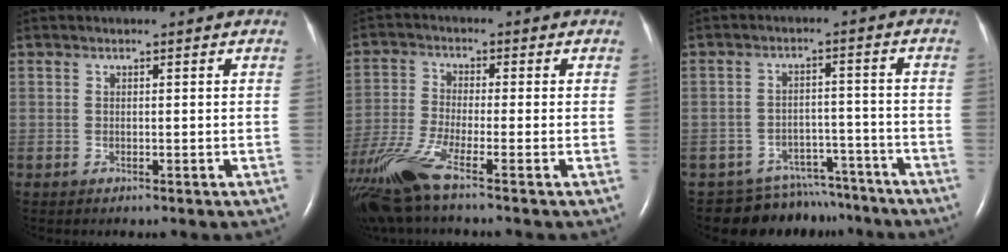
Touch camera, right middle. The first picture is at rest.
{"total": 9.9, "force": [-6.6, 0.3, 7.4], "torque": [-0.163, -0.029, -0.130]}
{"total": 9.6, "force": [-8.6, 4.3, -0.2], "torque": [0.014, 0.028, -0.113]}